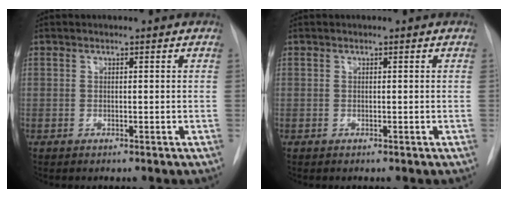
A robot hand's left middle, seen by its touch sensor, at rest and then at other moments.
{"total": 0.0}